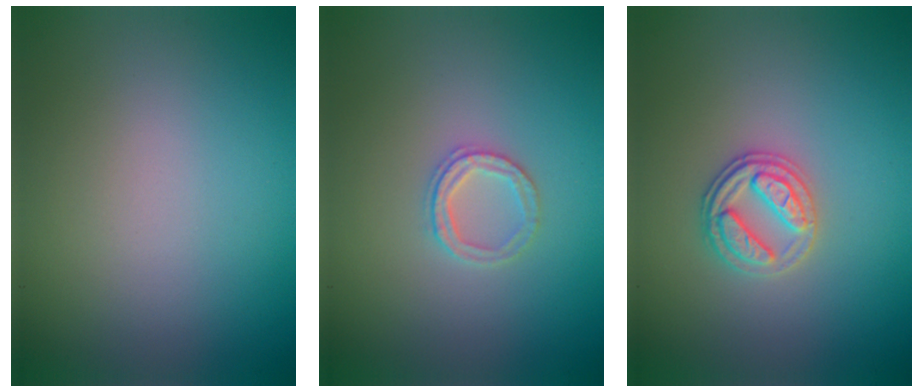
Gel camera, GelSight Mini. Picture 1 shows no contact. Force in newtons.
{"total": 1.9, "press": 1.8, "slide": 0.4}
{"total": 2.7, "press": 2.6, "slide": 0.5}